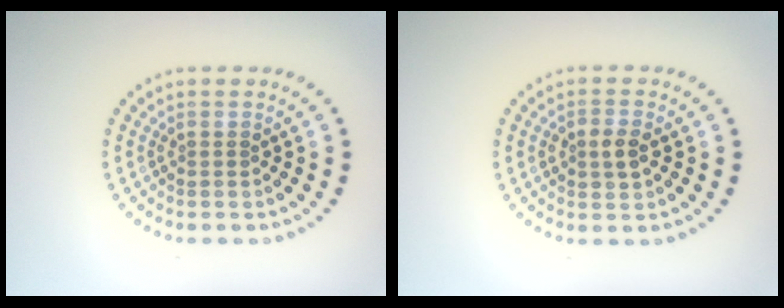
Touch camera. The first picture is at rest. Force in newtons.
{"total": 2.1, "press": 2.1, "slide": 0.2}